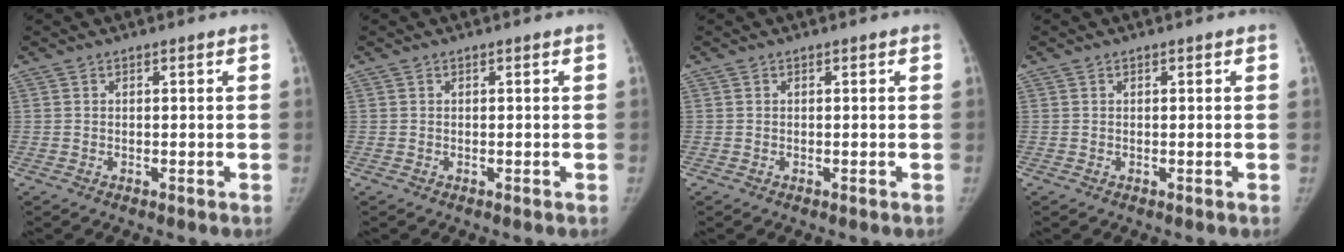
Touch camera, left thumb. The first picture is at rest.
{"total": 0.0}
{"total": 0.0}
{"total": 0.0}